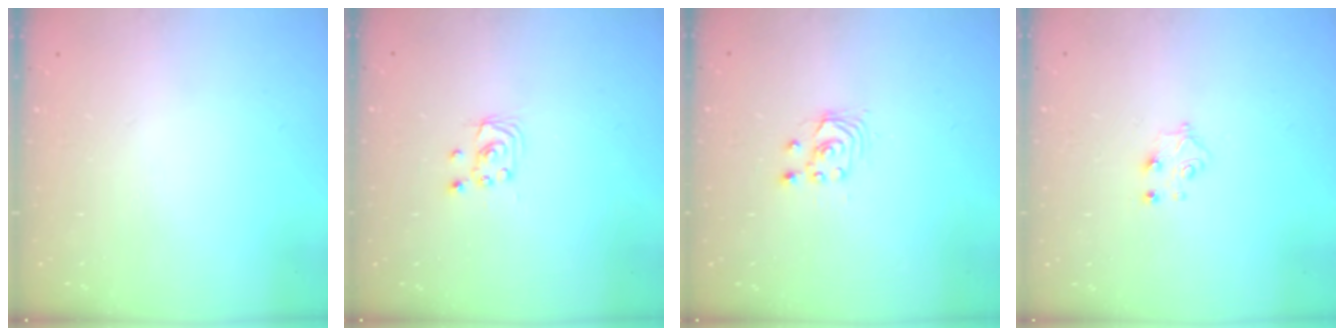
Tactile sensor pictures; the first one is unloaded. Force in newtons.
{"total": 2.4, "press": 2.4, "slide": 0.2}
{"total": 2.5, "press": 2.5, "slide": 0.2}
{"total": 5.5, "press": 5.5, "slide": 0.5}